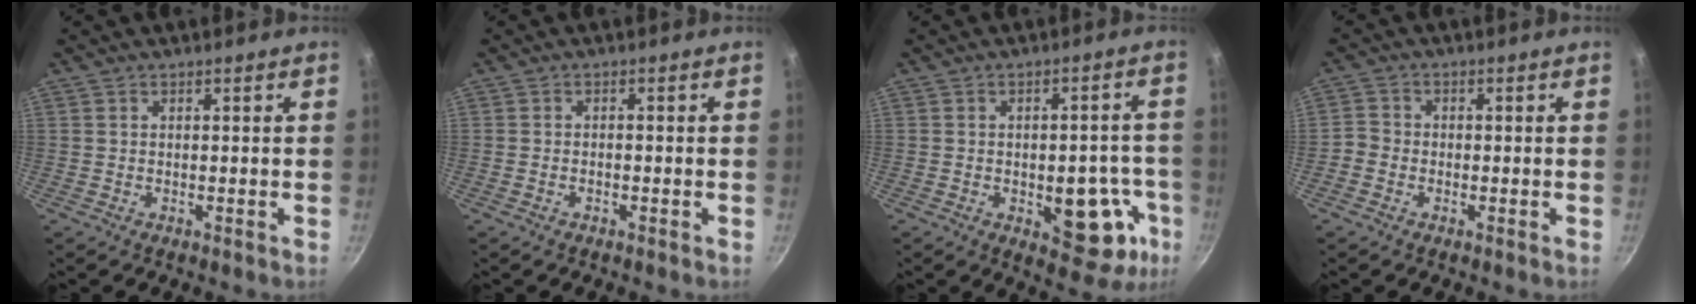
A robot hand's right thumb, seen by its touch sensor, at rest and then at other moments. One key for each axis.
{"total": 0.9, "fx": -0.6, "fy": 0.4, "fz": 0.6, "tx": -0.015, "ty": 0.010, "tz": -0.013}
{"total": 13.5, "fx": -4.0, "fy": 7.3, "fz": 10.7, "tx": -0.070, "ty": 0.016, "tz": -0.047}
{"total": 2.7, "fx": -1.2, "fy": 2.3, "fz": 0.8, "tx": -0.008, "ty": 0.017, "tz": -0.031}